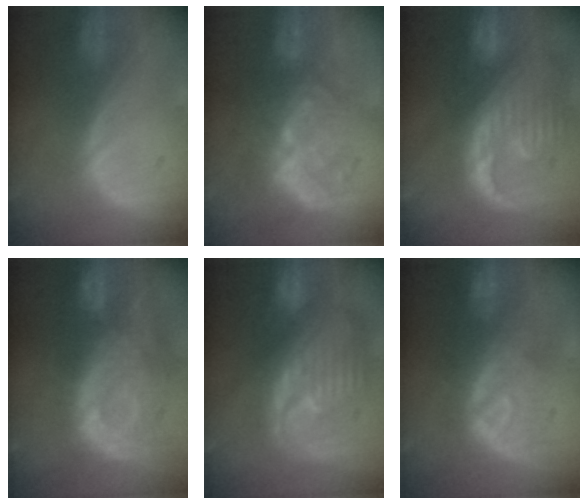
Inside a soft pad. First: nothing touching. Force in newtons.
{"total": 10.1, "press": 8.8, "slide": 4.9}
{"total": 13.4, "press": 11.5, "slide": 6.8}
{"total": 11.9, "press": 10.7, "slide": 5.3}
{"total": 12.4, "press": 10.7, "slide": 6.3}
{"total": 8.2, "press": 8.2, "slide": 0.2}